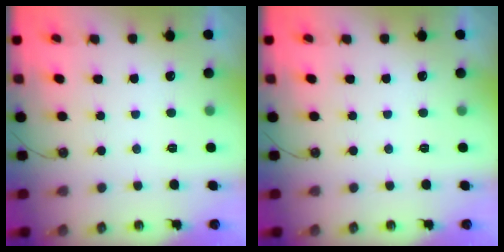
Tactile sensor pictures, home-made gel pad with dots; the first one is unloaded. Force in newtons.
{"total": 0.0}